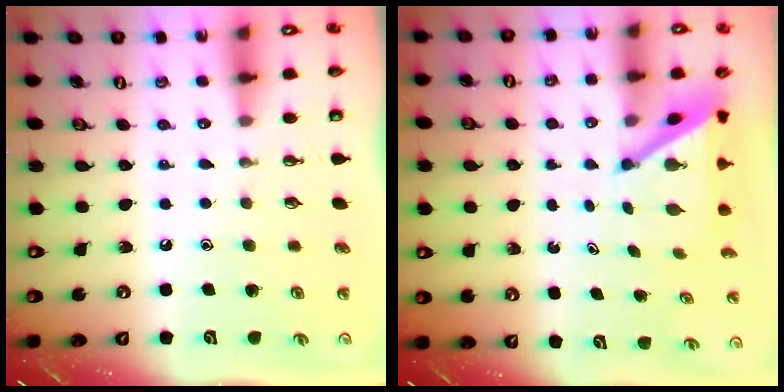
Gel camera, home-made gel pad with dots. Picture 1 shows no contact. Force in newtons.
{"total": 3.9, "press": 3.9, "slide": 0.4}